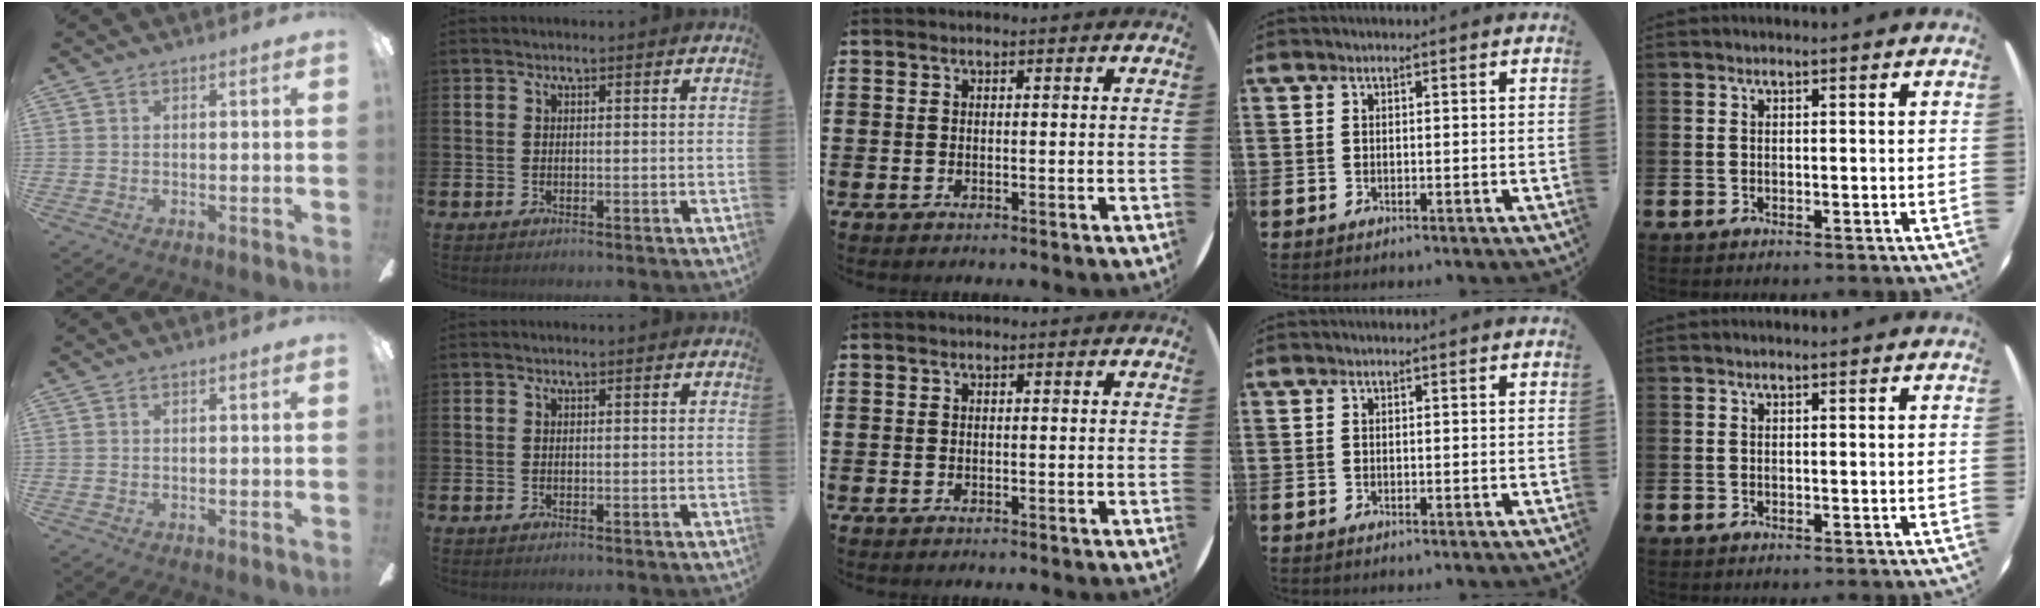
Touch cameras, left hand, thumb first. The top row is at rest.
{}